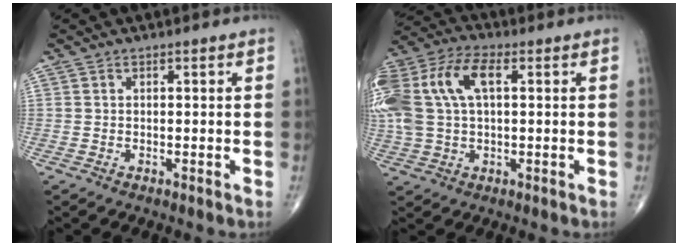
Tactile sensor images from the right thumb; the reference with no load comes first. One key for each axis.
{"total": 18.7, "fx": 4.1, "fy": 10.4, "fz": 15.0, "tx": -0.361, "ty": 0.037, "tz": 0.072}